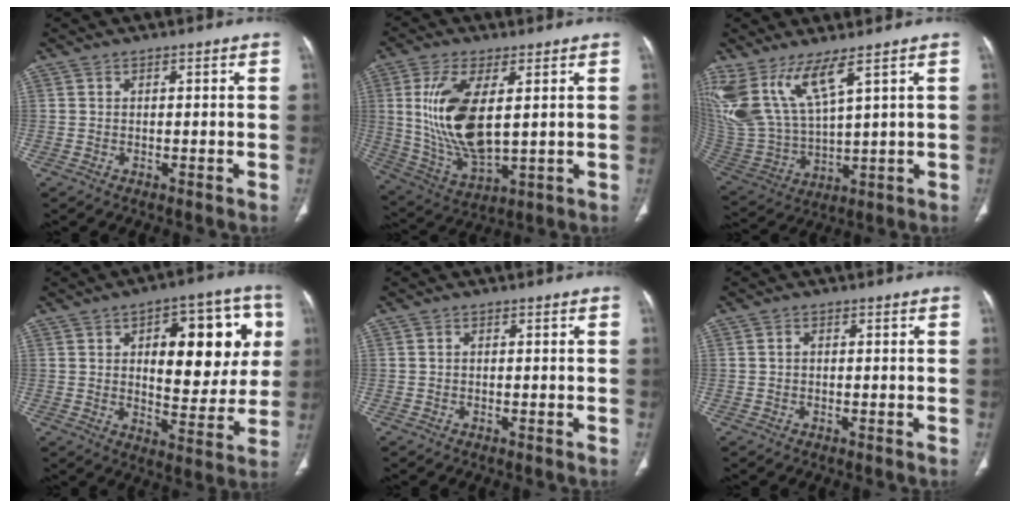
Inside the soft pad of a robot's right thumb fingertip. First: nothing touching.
{"total": 15.7, "force": [2.8, 6.8, 13.8], "torque": [-0.284, -0.023, 0.069]}
{"total": 14.2, "force": [8.6, 4.1, 10.5], "torque": [-0.233, -0.042, 0.197]}
{"total": 20.0, "force": [5.0, 9.6, 16.8], "torque": [-0.166, -0.003, 0.068]}
{"total": 0.0}
{"total": 0.7, "force": [0.0, 0.6, 0.4], "torque": [-0.008, 0.007, -0.001]}